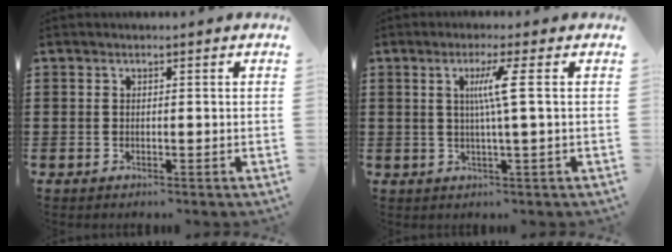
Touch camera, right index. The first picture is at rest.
{"total": 4.8, "force": [0.8, -0.8, 4.7], "torque": [-0.090, -0.005, 0.006]}